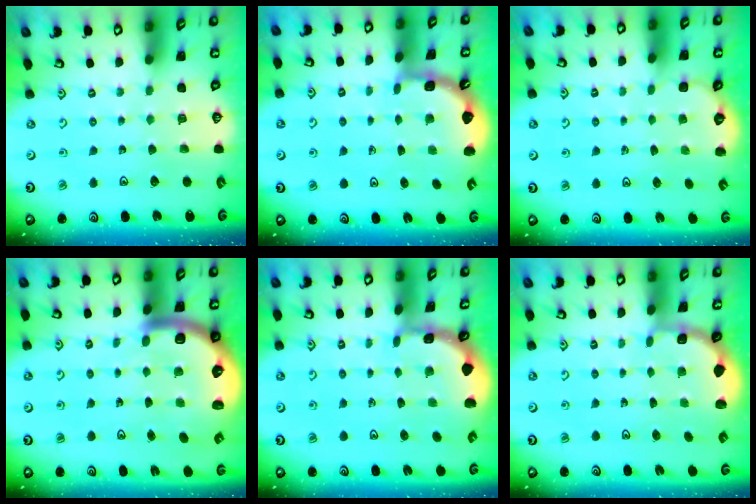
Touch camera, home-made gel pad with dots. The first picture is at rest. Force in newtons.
{"total": 1.9, "press": 1.9, "slide": 0.2}
{"total": 1.6, "press": 0.7, "slide": 1.5}
{"total": 7.9, "press": 7.6, "slide": 2.1}
{"total": 2.7, "press": 2.7, "slide": 0.3}
{"total": 1.9, "press": 1.8, "slide": 0.7}